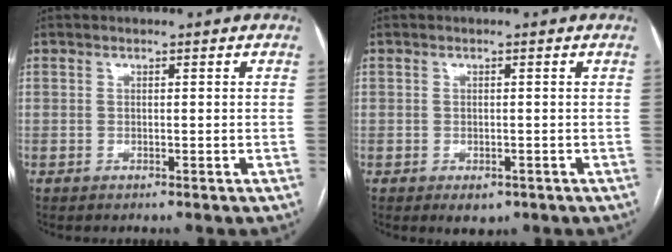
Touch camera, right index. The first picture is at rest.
{"total": 2.3, "force": [-1.1, 1.5, 1.2], "torque": [-0.008, 0.000, -0.005]}